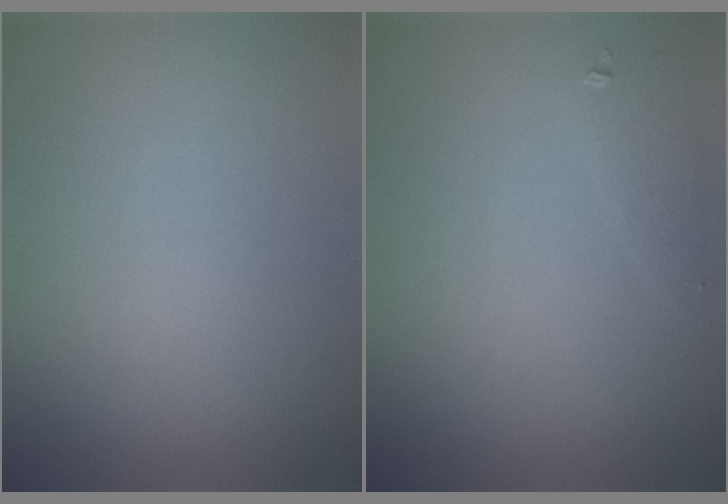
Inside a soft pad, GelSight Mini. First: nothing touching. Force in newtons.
{"total": 1.1, "press": 1.1, "slide": 0.1}